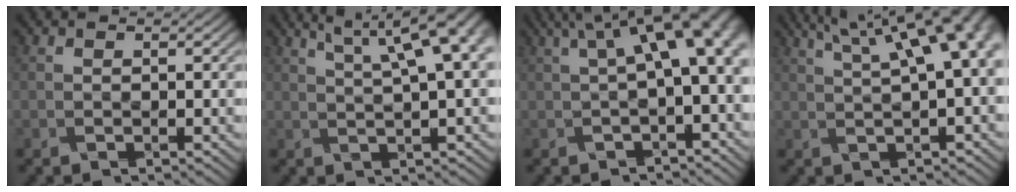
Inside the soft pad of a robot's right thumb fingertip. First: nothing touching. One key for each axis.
{"total": 10.6, "fx": 4.8, "fy": 2.8, "fz": 9.0, "tx": -0.114, "ty": 0.038, "tz": 0.056}
{"total": 9.7, "fx": 2.1, "fy": 3.3, "fz": 8.8, "tx": -0.128, "ty": 0.022, "tz": 0.037}
{"total": 13.8, "fx": 5.6, "fy": 5.1, "fz": 11.6, "tx": -0.145, "ty": 0.061, "tz": 0.063}